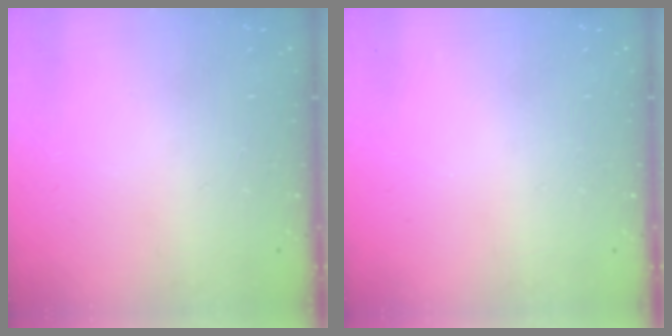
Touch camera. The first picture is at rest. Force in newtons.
{"total": 0.0}